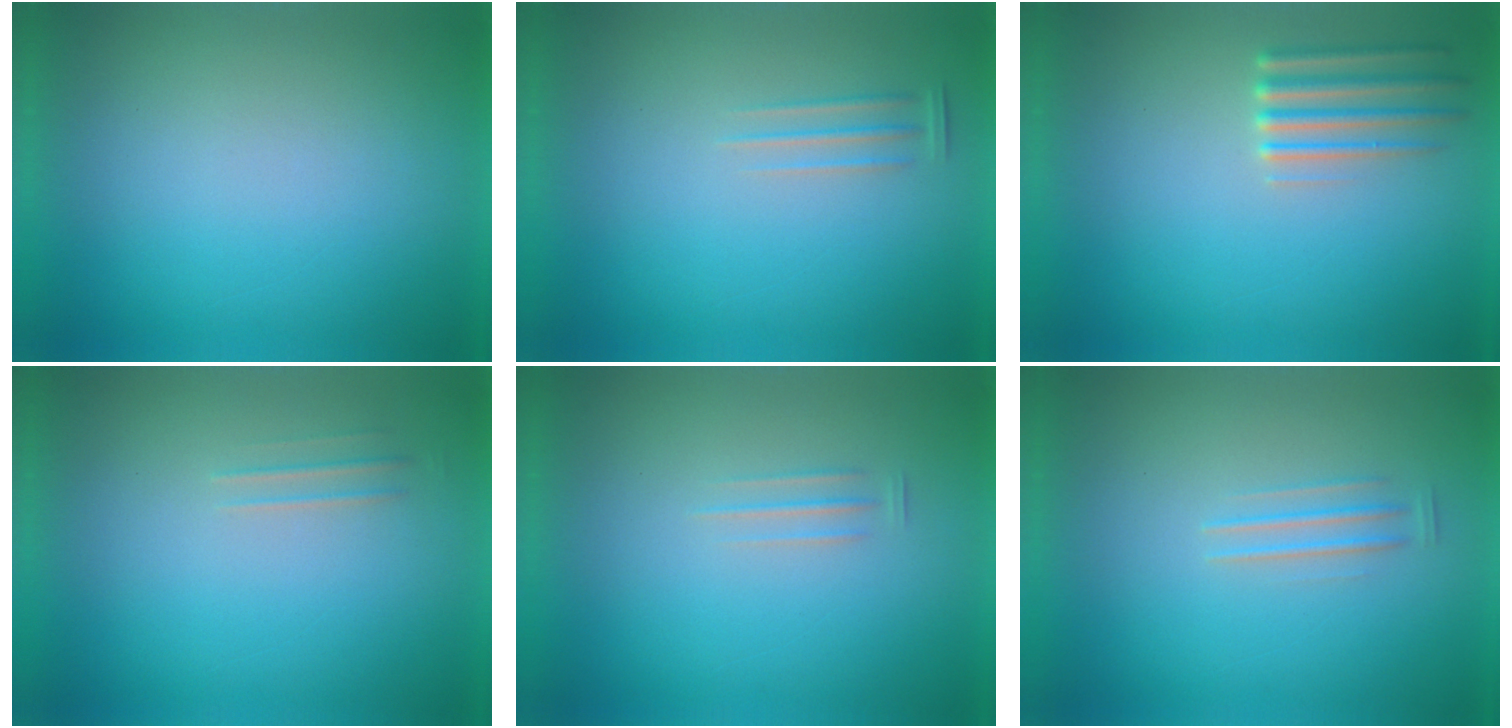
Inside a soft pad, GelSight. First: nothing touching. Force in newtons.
{"total": 1.2}
{"total": 2.3}
{"total": 1.7}
{"total": 1.6}
{"total": 1.4}